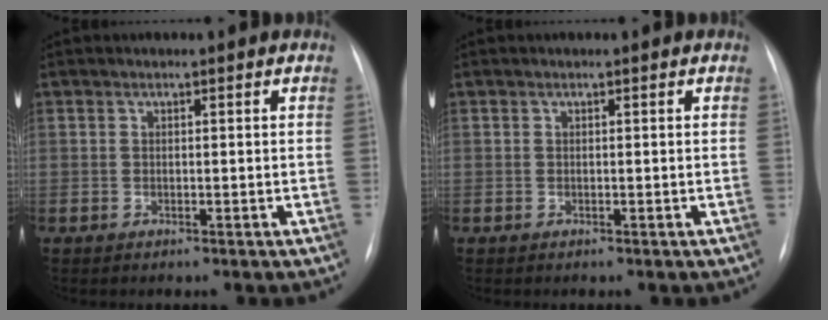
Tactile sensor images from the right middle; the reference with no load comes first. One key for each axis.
{"total": 0.0}